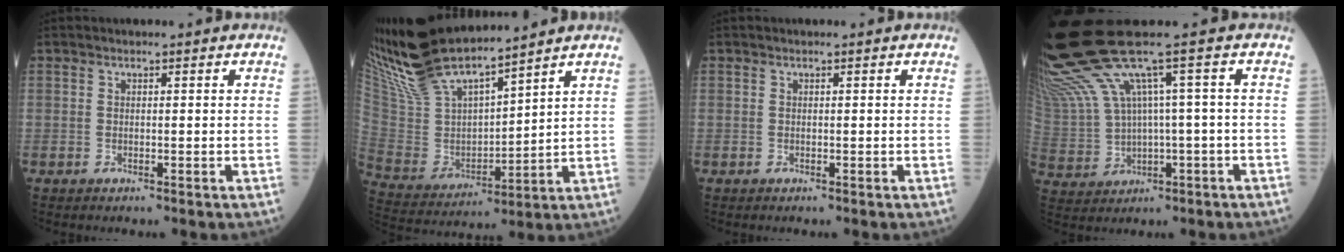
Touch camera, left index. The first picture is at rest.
{"total": 15.1, "force": [13.8, 2.0, 5.9], "torque": [-0.134, -0.001, 0.278]}
{"total": 0.0}
{"total": 11.3, "force": [6.4, 0.9, 9.3], "torque": [-0.217, 0.013, 0.142]}